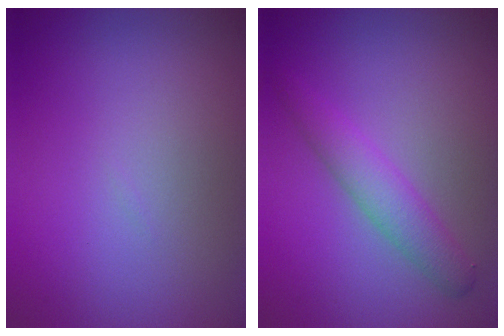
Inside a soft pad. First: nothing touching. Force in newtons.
{"total": 2.8, "press": 2.8, "slide": 0.1}